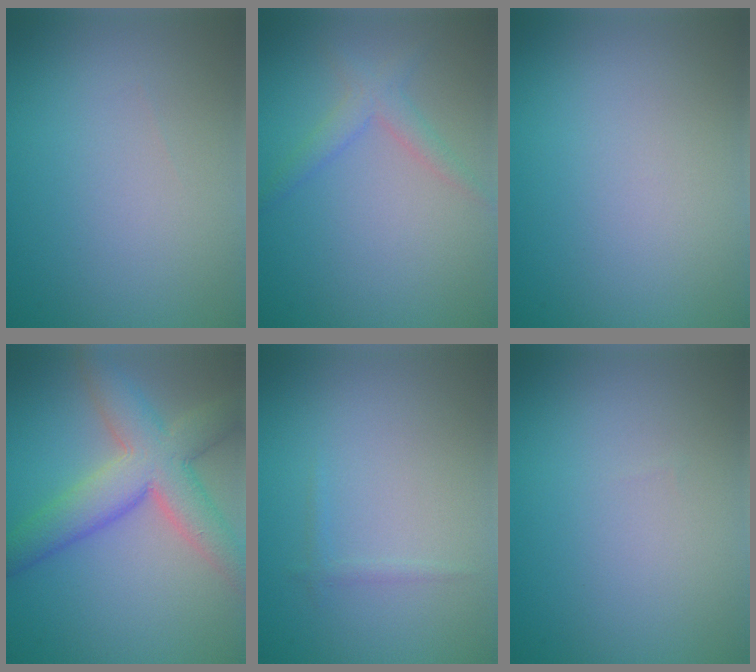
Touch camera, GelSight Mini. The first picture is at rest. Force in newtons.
{"total": 2.1, "press": 2.1, "slide": 0.1}
{"total": 0.0}
{"total": 7.6, "press": 7.6, "slide": 0.6}
{"total": 0.6, "press": 0.6, "slide": 0.0}
{"total": 0.0}